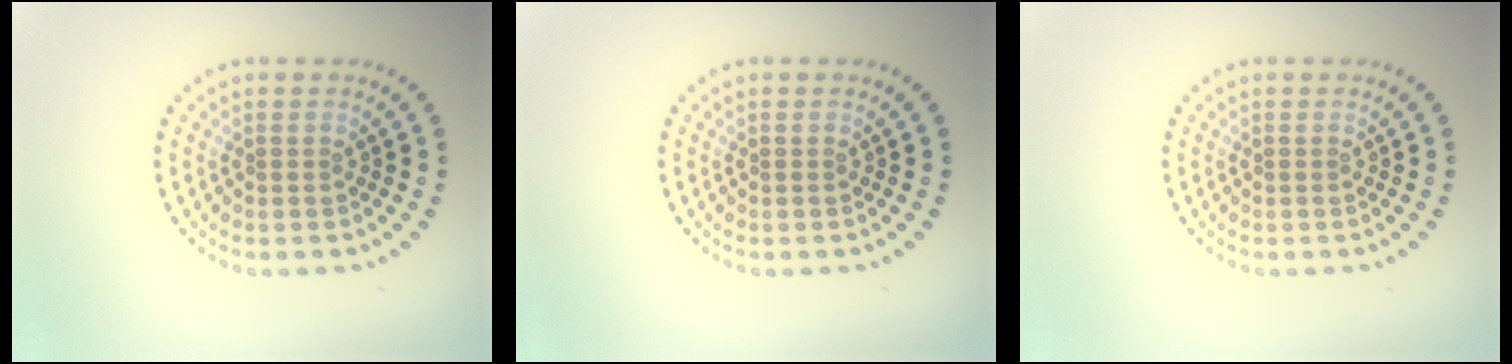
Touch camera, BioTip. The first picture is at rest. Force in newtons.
{"total": 0.0}
{"total": 0.0}